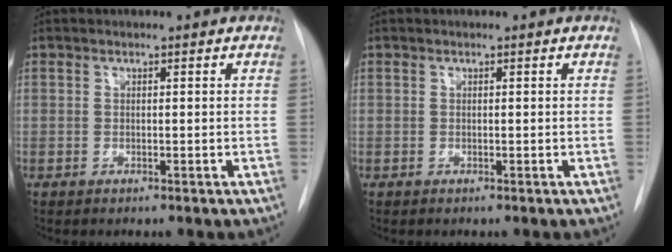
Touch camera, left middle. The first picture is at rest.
{"total": 0.0}